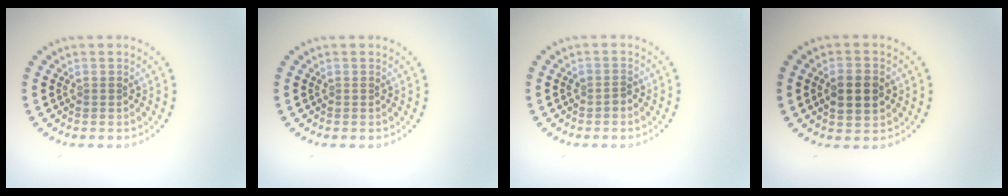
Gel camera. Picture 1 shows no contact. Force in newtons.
{"total": 0.0}
{"total": 0.6, "press": 0.6, "slide": 0.3}
{"total": 3.6, "press": 3.6, "slide": 0.0}